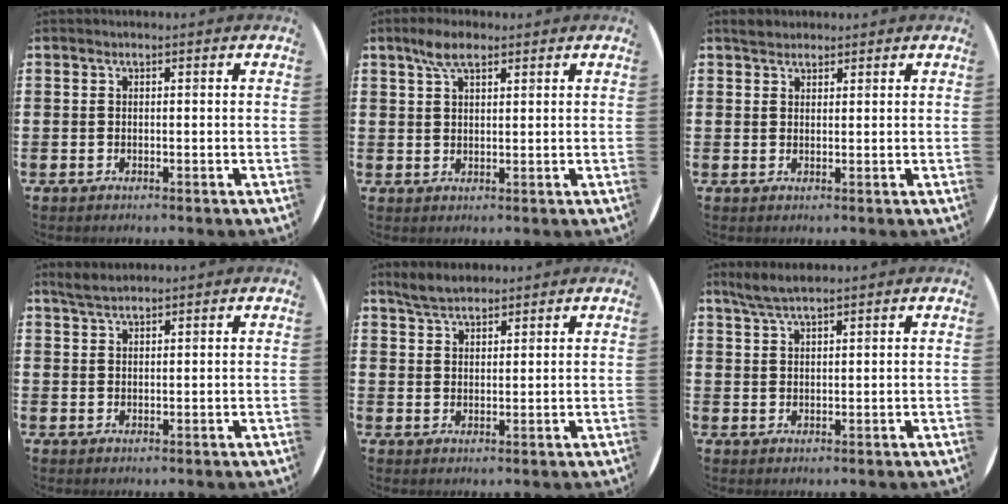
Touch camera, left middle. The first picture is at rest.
{"total": 4.3, "force": [2.9, 1.7, 2.7], "torque": [-0.052, 0.005, 0.050]}
{"total": 1.7, "force": [1.6, 0.7, 0.1], "torque": [0.003, 0.002, 0.030]}
{"total": 2.5, "force": [2.2, 0.5, 1.0], "torque": [-0.024, 0.006, 0.041]}
{"total": 3.8, "force": [3.5, 1.1, 1.0], "torque": [-0.028, 0.000, 0.066]}
{"total": 3.6, "force": [3.0, 0.4, 1.9], "torque": [-0.042, 0.002, 0.055]}